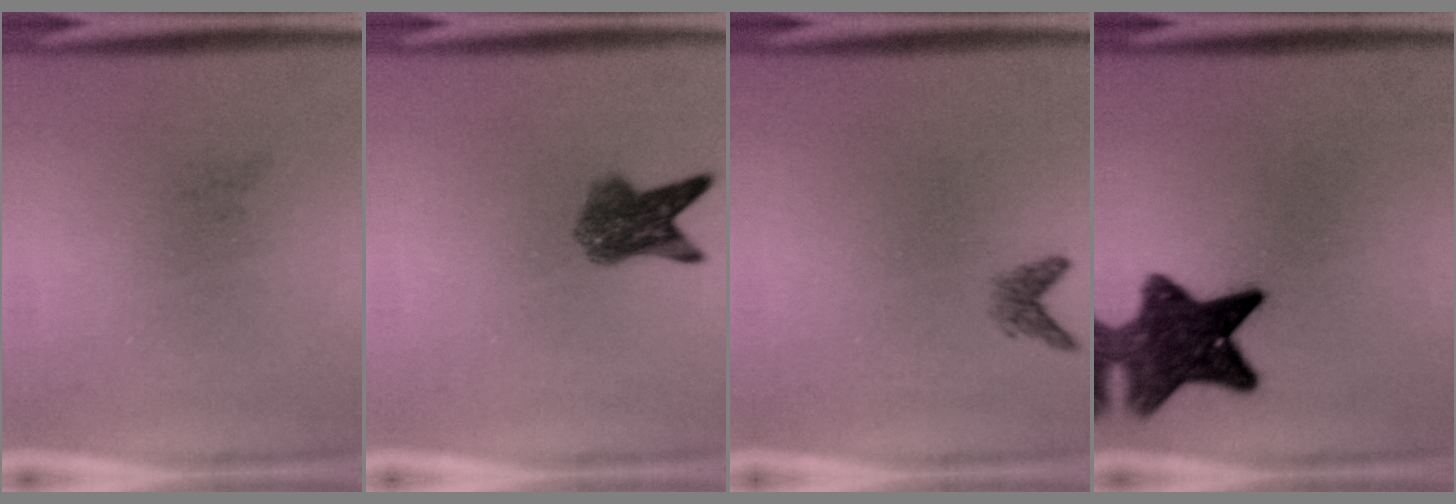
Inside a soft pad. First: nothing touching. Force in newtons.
{"total": 5.2}
{"total": 1.4}
{"total": 9.9}